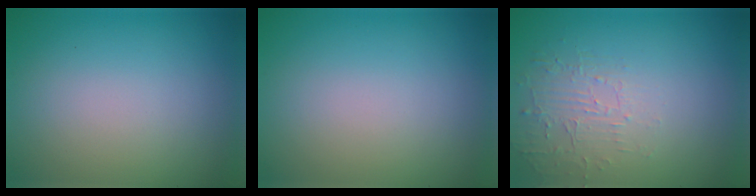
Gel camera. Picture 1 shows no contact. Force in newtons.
{"total": 0.0}
{"total": 1.8, "press": 0.7, "slide": 1.7}